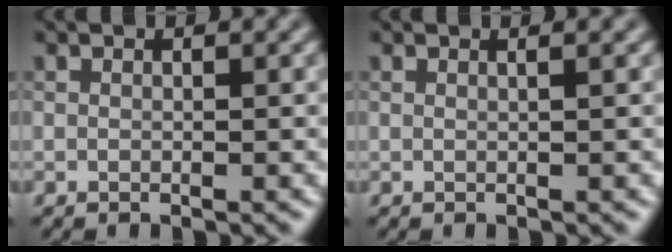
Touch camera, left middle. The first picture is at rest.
{"total": 1.2, "force": [0.4, 0.6, 0.9], "torque": [-0.009, 0.001, -0.006]}